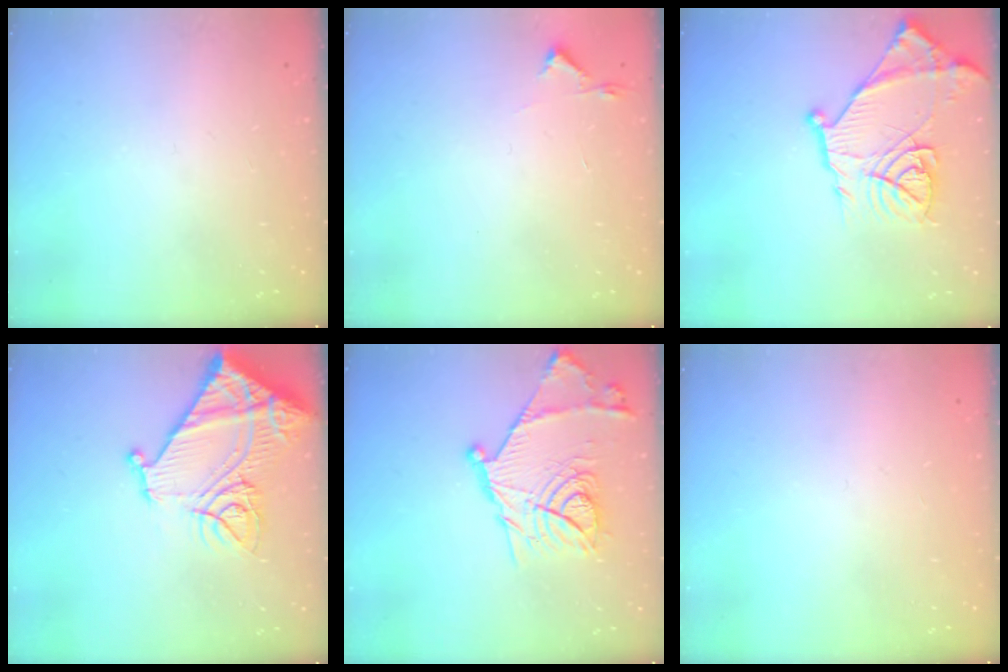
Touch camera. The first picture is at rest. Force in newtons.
{"total": 2.7, "press": 2.6, "slide": 0.4}
{"total": 18.2, "press": 18.2, "slide": 1.4}
{"total": 18.3, "press": 18.1, "slide": 2.2}
{"total": 19.6, "press": 19.6, "slide": 0.6}
{"total": 0.0}